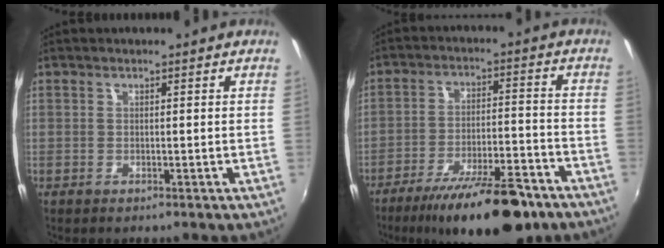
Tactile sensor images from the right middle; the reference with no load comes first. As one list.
[{"total": 17.7, "force": [-13.1, 4.8, 10.8], "torque": [-0.189, -0.019, -0.197]}]